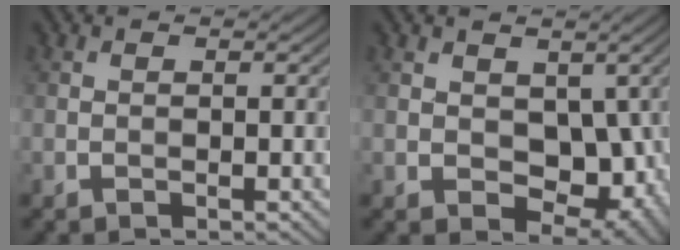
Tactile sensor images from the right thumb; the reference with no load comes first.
{"total": 7.6, "force": [0.6, 5.4, 5.3], "torque": [-0.095, -0.022, 0.017]}